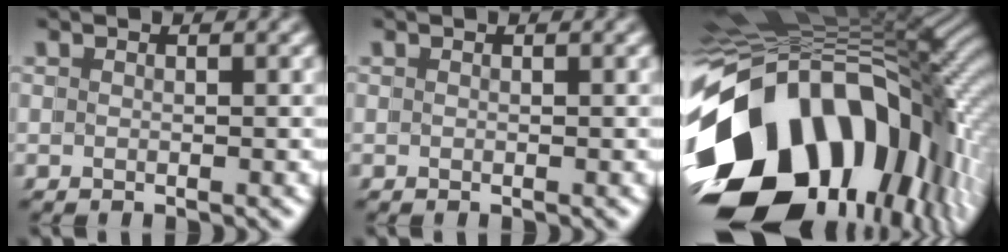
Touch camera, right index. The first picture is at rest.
{"total": 0.0}
{"total": 29.8, "force": [-4.6, 19.7, 21.9], "torque": [-0.363, -0.021, -0.070]}